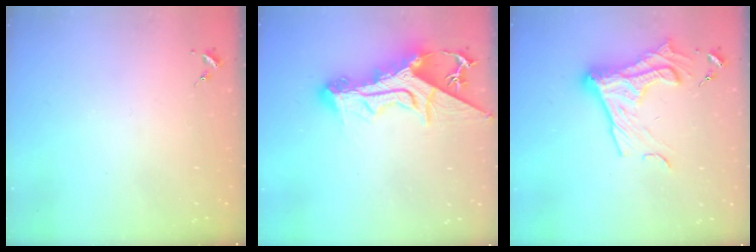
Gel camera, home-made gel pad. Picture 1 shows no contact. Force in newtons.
{"total": 20.1, "press": 20.1, "slide": 1.7}
{"total": 16.5, "press": 16.5, "slide": 1.4}